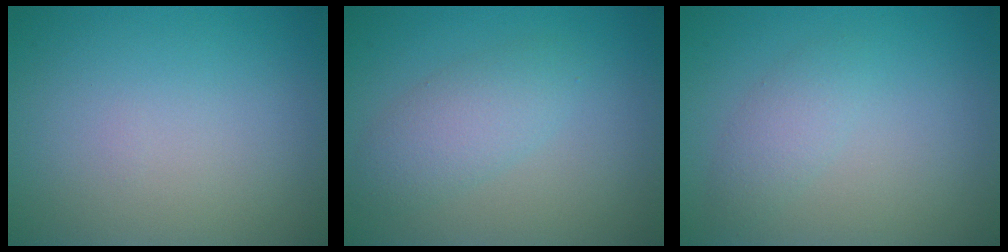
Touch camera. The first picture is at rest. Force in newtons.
{"total": 3.0, "press": 3.0, "slide": 0.2}
{"total": 1.8, "press": 1.8, "slide": 0.1}